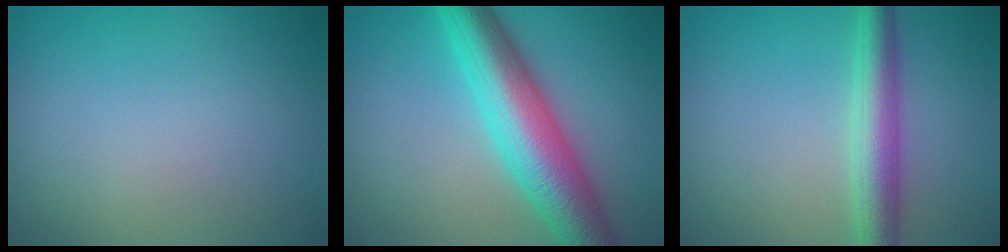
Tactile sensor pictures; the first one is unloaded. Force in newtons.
{"total": 9.0, "press": 9.0, "slide": 0.2}
{"total": 4.2, "press": 4.2, "slide": 0.0}